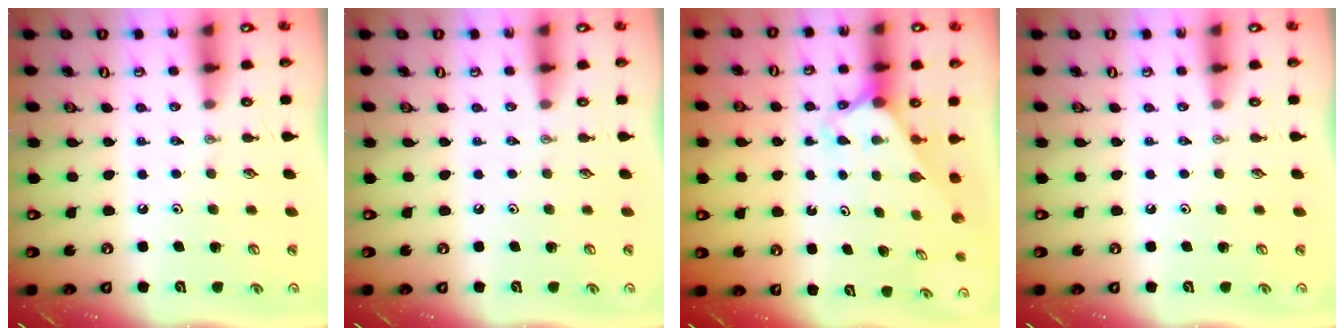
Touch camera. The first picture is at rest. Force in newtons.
{"total": 0.0}
{"total": 2.2, "press": 2.2, "slide": 0.2}
{"total": 0.0}